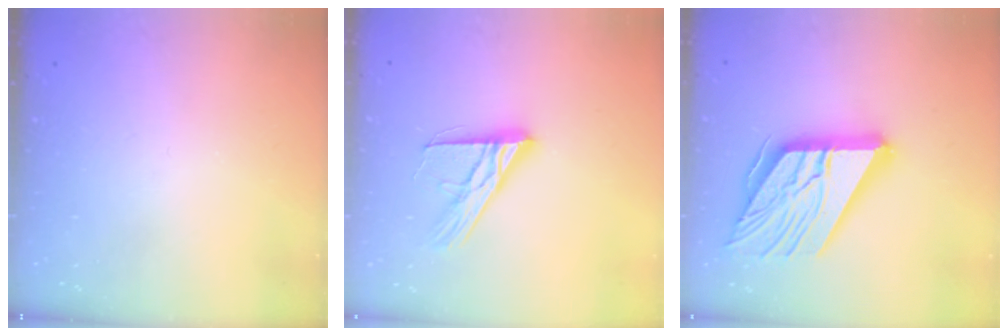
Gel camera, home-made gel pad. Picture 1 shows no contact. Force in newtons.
{"total": 14.0, "press": 14.0, "slide": 1.0}
{"total": 23.2, "press": 23.0, "slide": 2.7}